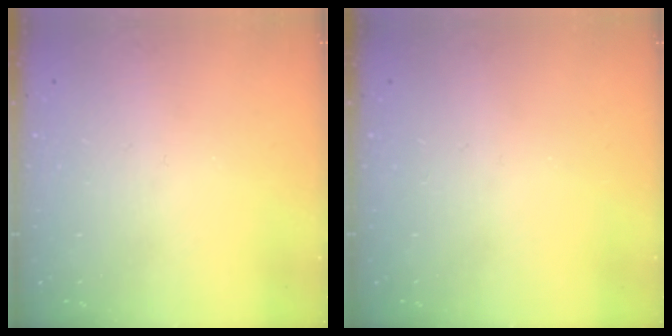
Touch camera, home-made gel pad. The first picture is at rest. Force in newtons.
{"total": 0.0}